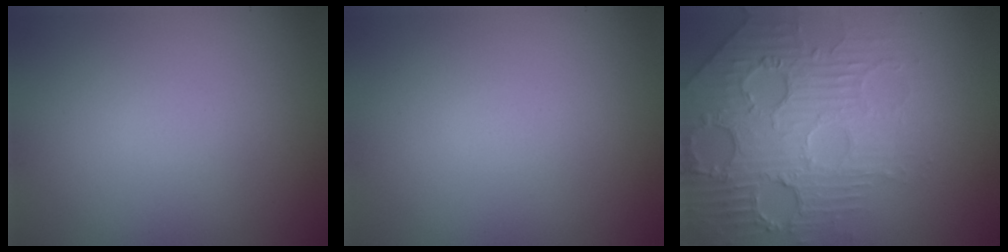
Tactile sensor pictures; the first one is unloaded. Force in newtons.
{"total": 0.0}
{"total": 6.8, "press": 5.2, "slide": 4.3}